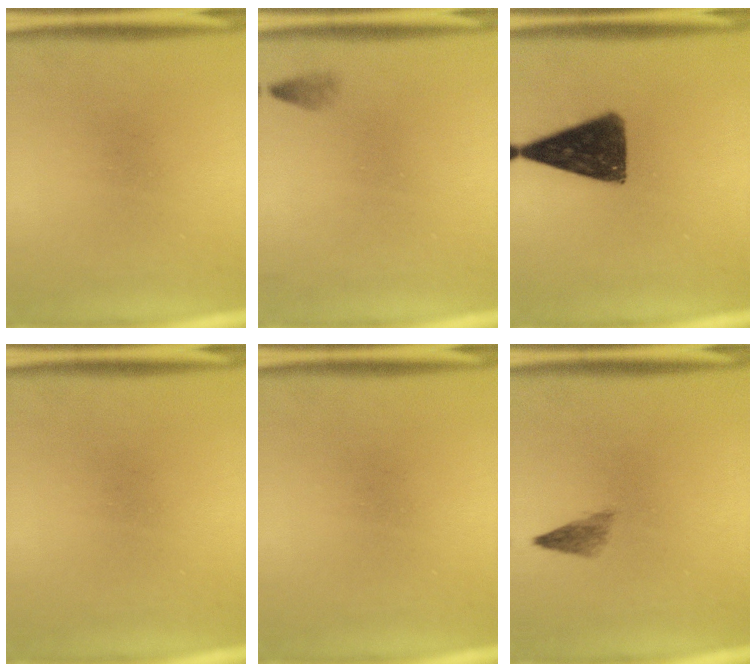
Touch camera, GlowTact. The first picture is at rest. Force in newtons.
{"total": 0.8}
{"total": 12.3}
{"total": 0.0}
{"total": 0.0}
{"total": 1.9}